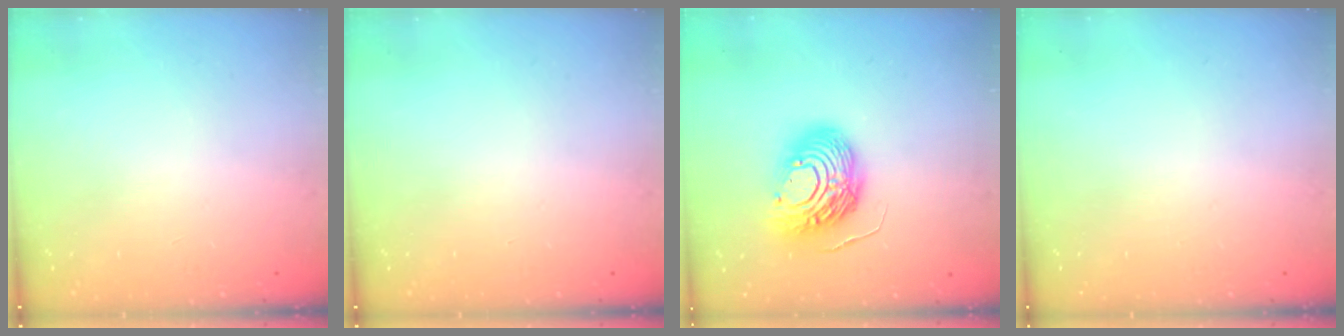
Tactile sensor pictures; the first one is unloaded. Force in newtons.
{"total": 0.0}
{"total": 13.0, "press": 13.0, "slide": 1.1}
{"total": 0.0}